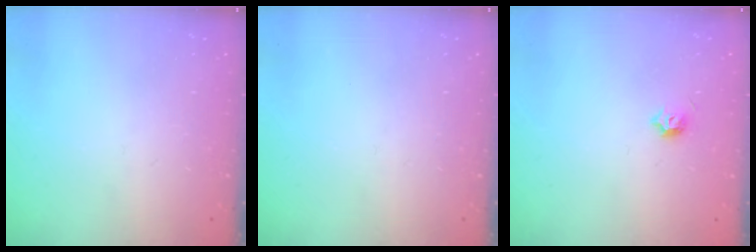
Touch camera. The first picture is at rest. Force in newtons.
{"total": 0.0}
{"total": 3.7, "press": 3.6, "slide": 0.9}